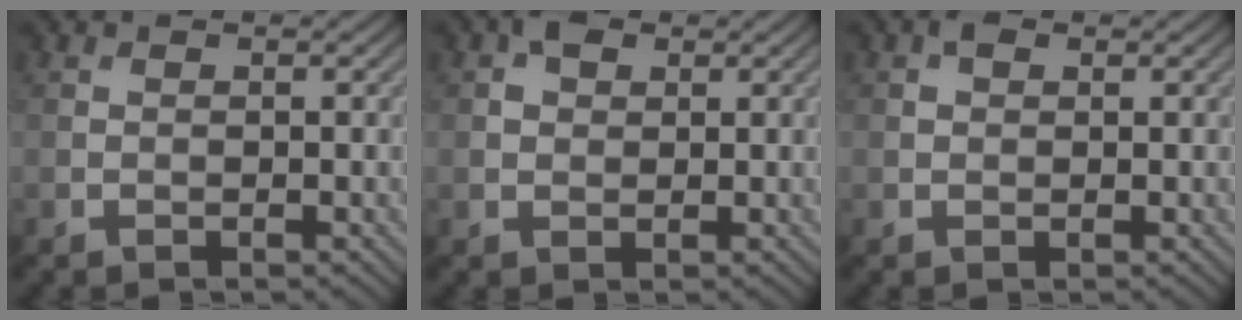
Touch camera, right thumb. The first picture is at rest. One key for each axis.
{"total": 2.3, "fx": 1.0, "fy": 1.7, "fz": 1.3, "tx": -0.027, "ty": 0.004, "tz": 0.015}
{"total": 1.3, "fx": 0.6, "fy": 0.9, "fz": 0.7, "tx": -0.014, "ty": 0.003, "tz": 0.008}